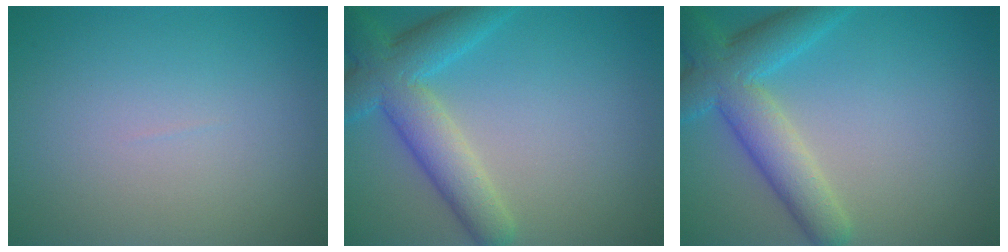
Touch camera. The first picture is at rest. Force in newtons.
{"total": 6.3, "press": 6.3, "slide": 0.3}
{"total": 6.3, "press": 6.3, "slide": 0.3}